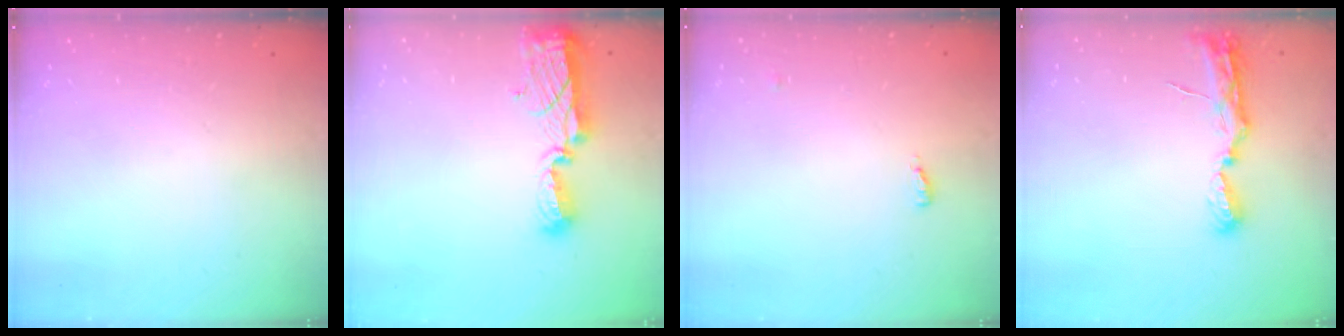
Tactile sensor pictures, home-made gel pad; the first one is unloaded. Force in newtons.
{"total": 8.7, "press": 8.6, "slide": 0.8}
{"total": 3.4, "press": 3.2, "slide": 1.2}
{"total": 7.7, "press": 7.7, "slide": 0.8}